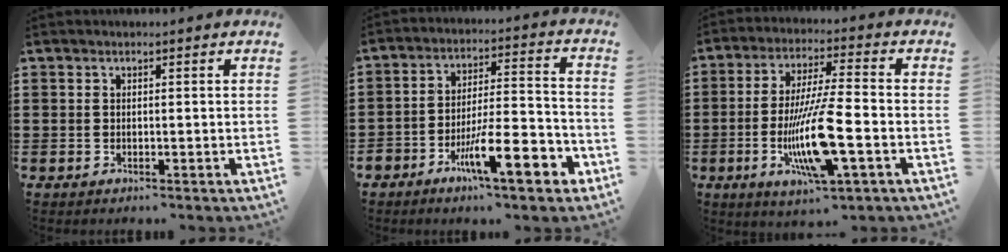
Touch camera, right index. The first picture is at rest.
{"total": 12.0, "force": [-6.8, 3.3, 9.3], "torque": [-0.156, 0.020, -0.118]}
{"total": 13.2, "force": [-4.0, 2.2, 12.4], "torque": [-0.247, -0.015, -0.076]}